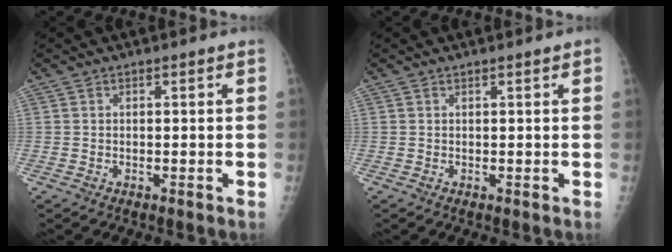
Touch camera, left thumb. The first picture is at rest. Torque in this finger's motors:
{"motor_torque": [-0.09, 0.08, -0.24, -0.26, 0.03]}